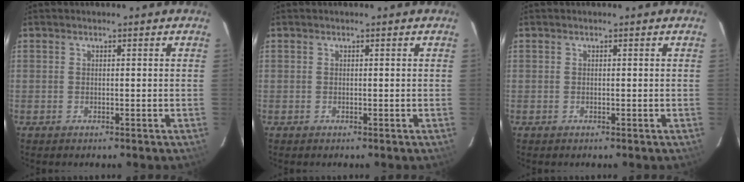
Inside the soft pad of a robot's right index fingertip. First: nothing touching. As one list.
[{"total": 0.0}, {"total": 0.0}]